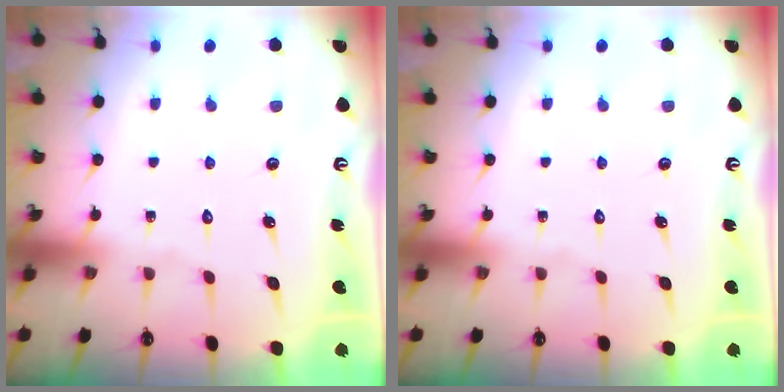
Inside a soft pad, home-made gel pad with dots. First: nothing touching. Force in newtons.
{"total": 0.0}